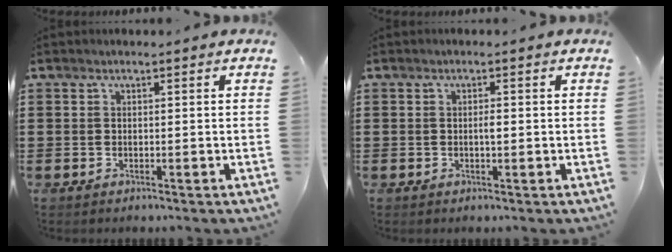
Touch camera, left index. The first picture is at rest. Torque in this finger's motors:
{"motor_torque": [0.11, 0.05, 0.07, 0.02]}